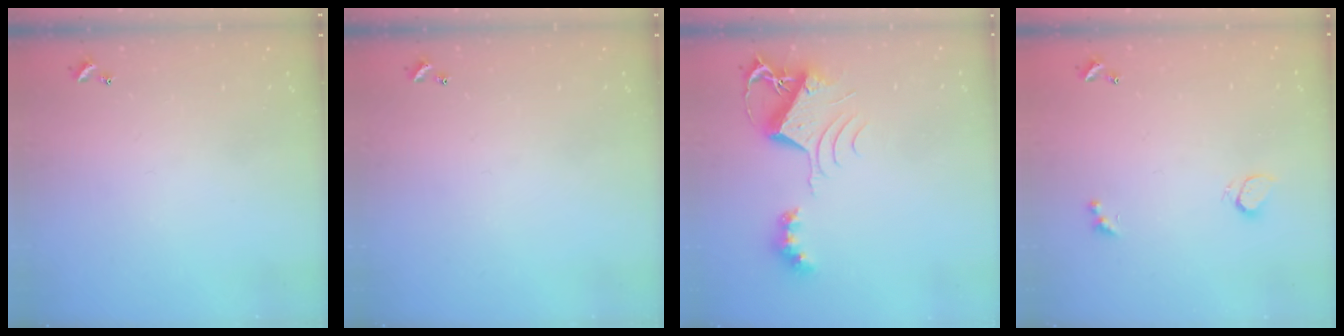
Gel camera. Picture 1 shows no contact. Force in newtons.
{"total": 0.0}
{"total": 8.6, "press": 8.6, "slide": 1.2}
{"total": 1.4, "press": 0.7, "slide": 1.2}